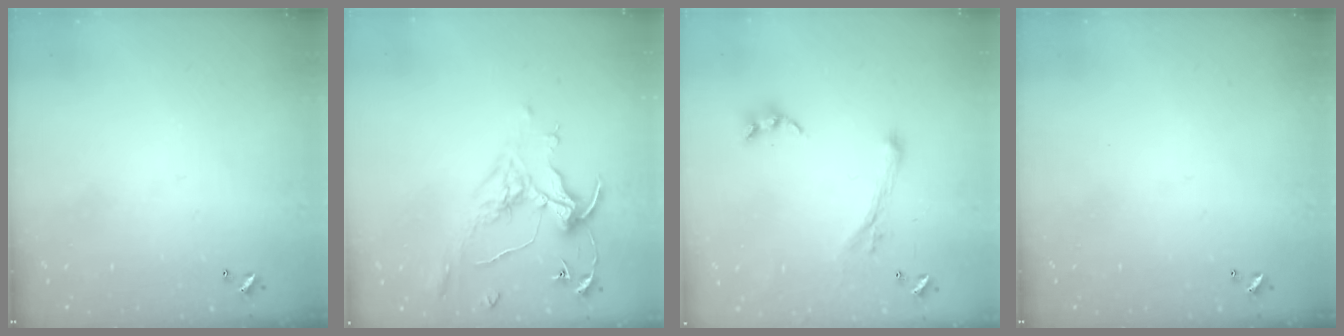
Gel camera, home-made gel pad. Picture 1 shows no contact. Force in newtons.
{"total": 0.8, "press": 0.7, "slide": 0.5}
{"total": 1.1, "press": 0.6, "slide": 0.9}
{"total": 0.0}